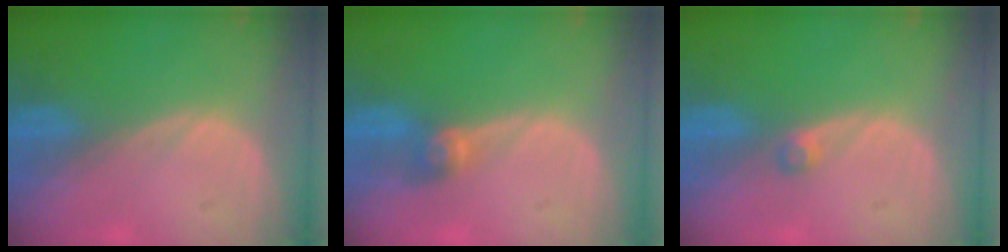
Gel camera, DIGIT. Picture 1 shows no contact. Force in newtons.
{"total": 2.6, "press": 2.5, "slide": 0.6}
{"total": 1.5, "press": 1.2, "slide": 0.8}